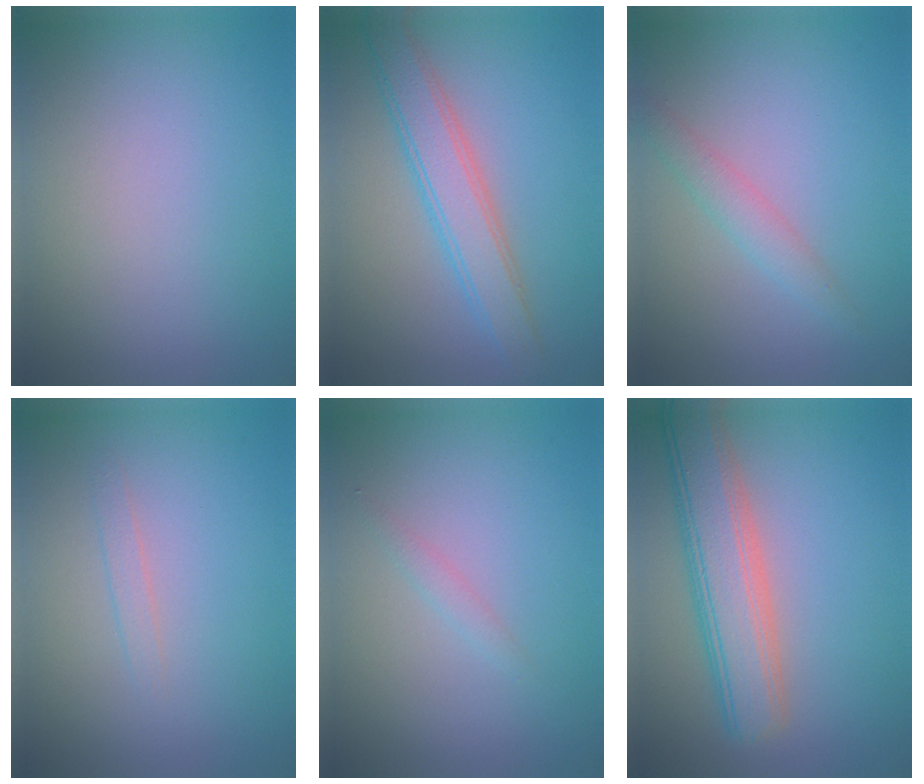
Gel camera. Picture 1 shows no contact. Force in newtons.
{"total": 4.4, "press": 4.4, "slide": 0.2}
{"total": 1.9, "press": 1.9, "slide": 0.1}
{"total": 0.9, "press": 0.9, "slide": 0.0}
{"total": 0.9, "press": 0.9, "slide": 0.1}
{"total": 6.7, "press": 6.6, "slide": 0.6}